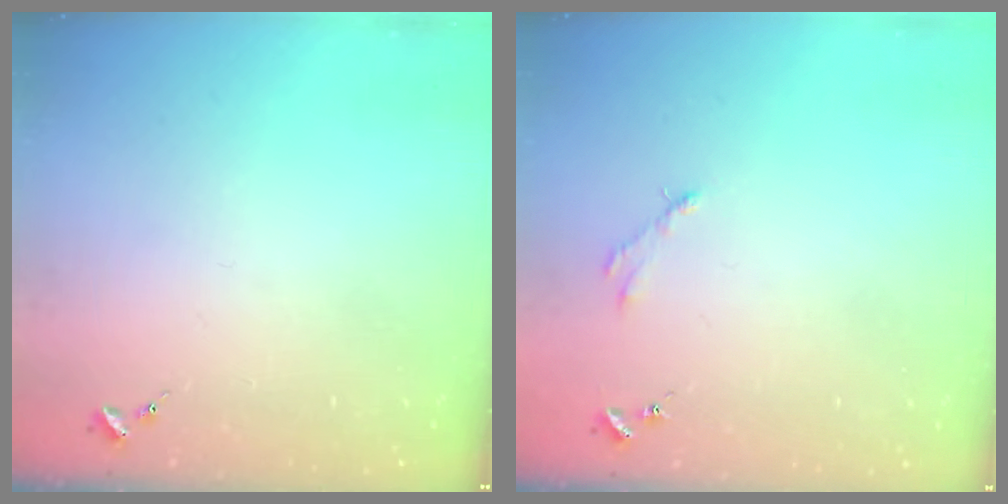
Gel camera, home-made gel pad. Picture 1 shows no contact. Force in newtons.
{"total": 2.5, "press": 2.5, "slide": 0.3}